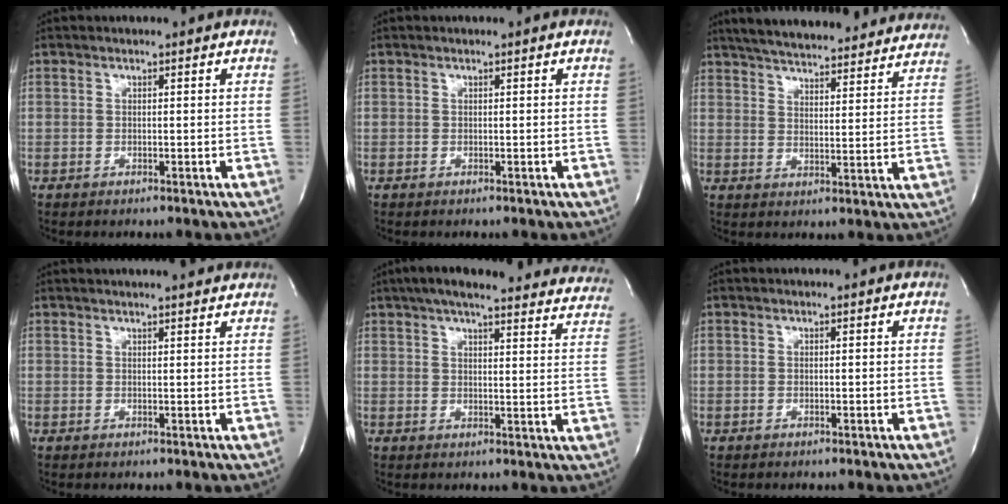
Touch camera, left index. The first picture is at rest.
{"total": 0.0}
{"total": 27.6, "force": [25.1, 5.1, 10.1], "torque": [-0.166, -0.018, 0.315]}
{"total": 5.8, "force": [5.3, 0.5, 2.3], "torque": [-0.035, 0.014, 0.059]}
{"total": 28.6, "force": [25.6, 4.9, 11.9], "torque": [-0.176, -0.030, 0.295]}
{"total": 0.0}